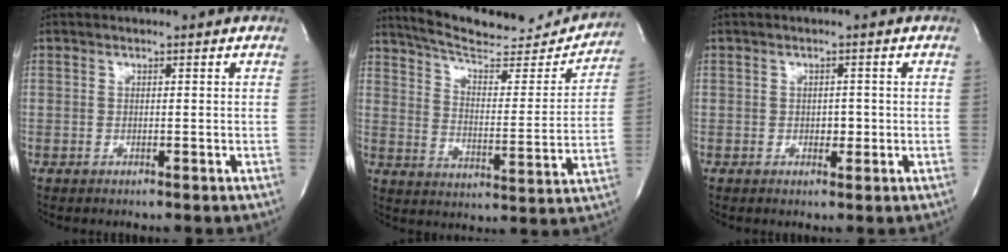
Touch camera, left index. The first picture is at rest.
{"total": 20.4, "force": [19.1, 3.7, 6.2], "torque": [-0.090, -0.039, 0.258]}
{"total": 1.5, "force": [-0.3, 1.0, 1.1], "torque": [-0.013, 0.000, -0.003]}